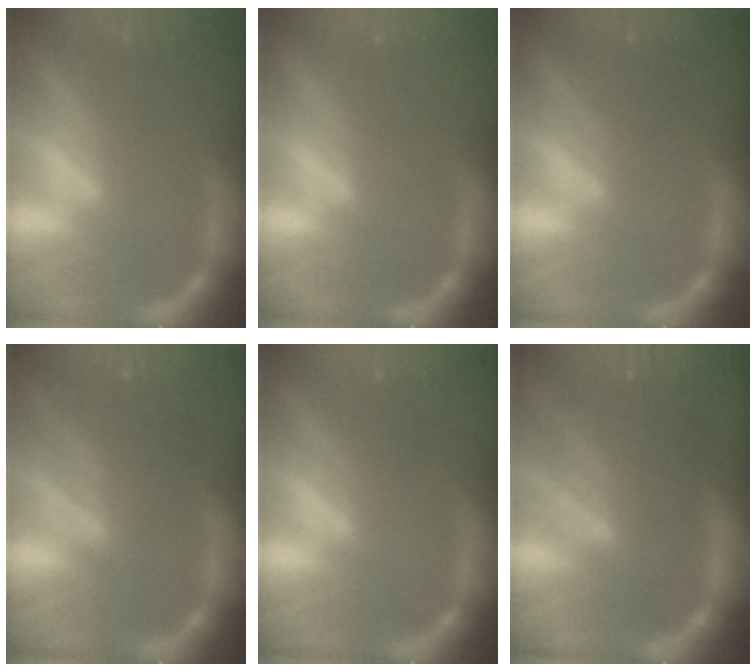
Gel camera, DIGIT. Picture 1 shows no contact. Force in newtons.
{"total": 0.0}
{"total": 2.5}
{"total": 4.5}
{"total": 1.5}
{"total": 7.1}